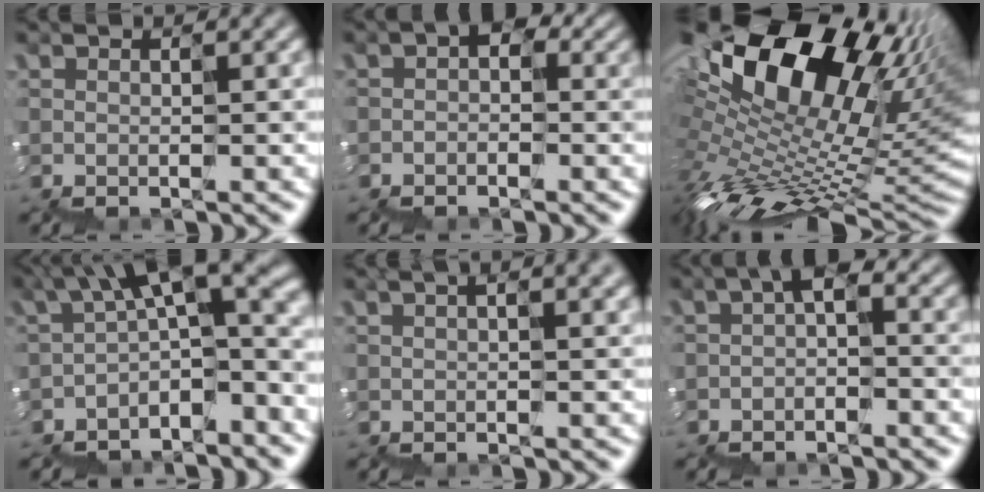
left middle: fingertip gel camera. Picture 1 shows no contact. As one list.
[{"total": 2.3, "force": [-0.3, 1.7, 1.6], "torque": [-0.026, 0.011, -0.007]}, {"total": 16.2, "force": [4.2, 9.2, 12.6], "torque": [-0.218, 0.010, 0.098]}, {"total": 7.7, "force": [-1.2, 3.0, 7.0], "torque": [-0.115, 0.025, -0.028]}, {"total": 5.5, "force": [1.5, 2.6, 4.6], "torque": [-0.040, 0.027, 0.017]}, {"total": 1.5, "force": [-0.7, 0.4, 1.3], "torque": [-0.035, 0.008, -0.017]}]